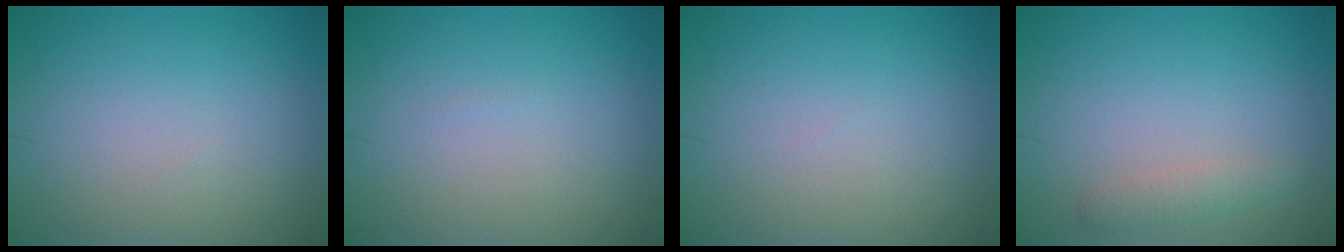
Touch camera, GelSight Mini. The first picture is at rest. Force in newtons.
{"total": 0.0}
{"total": 0.0}
{"total": 1.5, "press": 1.5, "slide": 0.0}